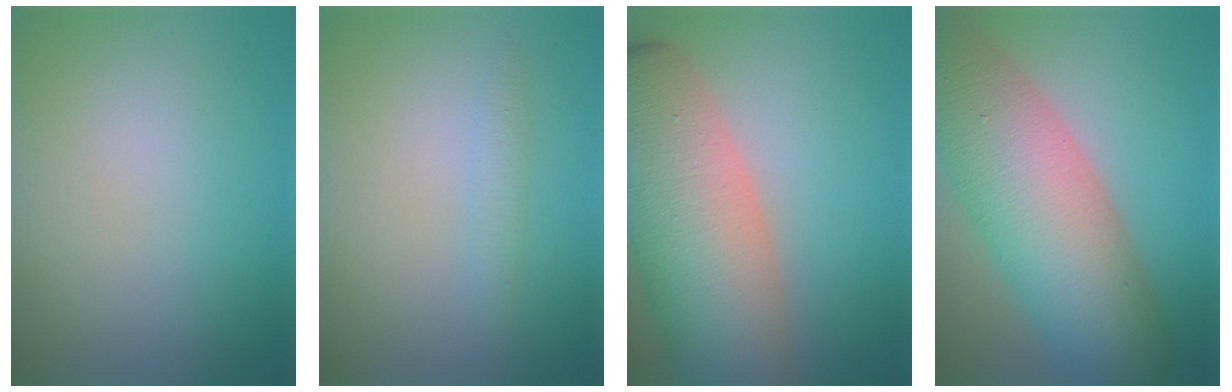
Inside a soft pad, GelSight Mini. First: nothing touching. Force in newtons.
{"total": 1.1, "press": 1.1, "slide": 0.0}
{"total": 13.1, "press": 13.0, "slide": 0.7}
{"total": 13.4, "press": 13.3, "slide": 0.5}